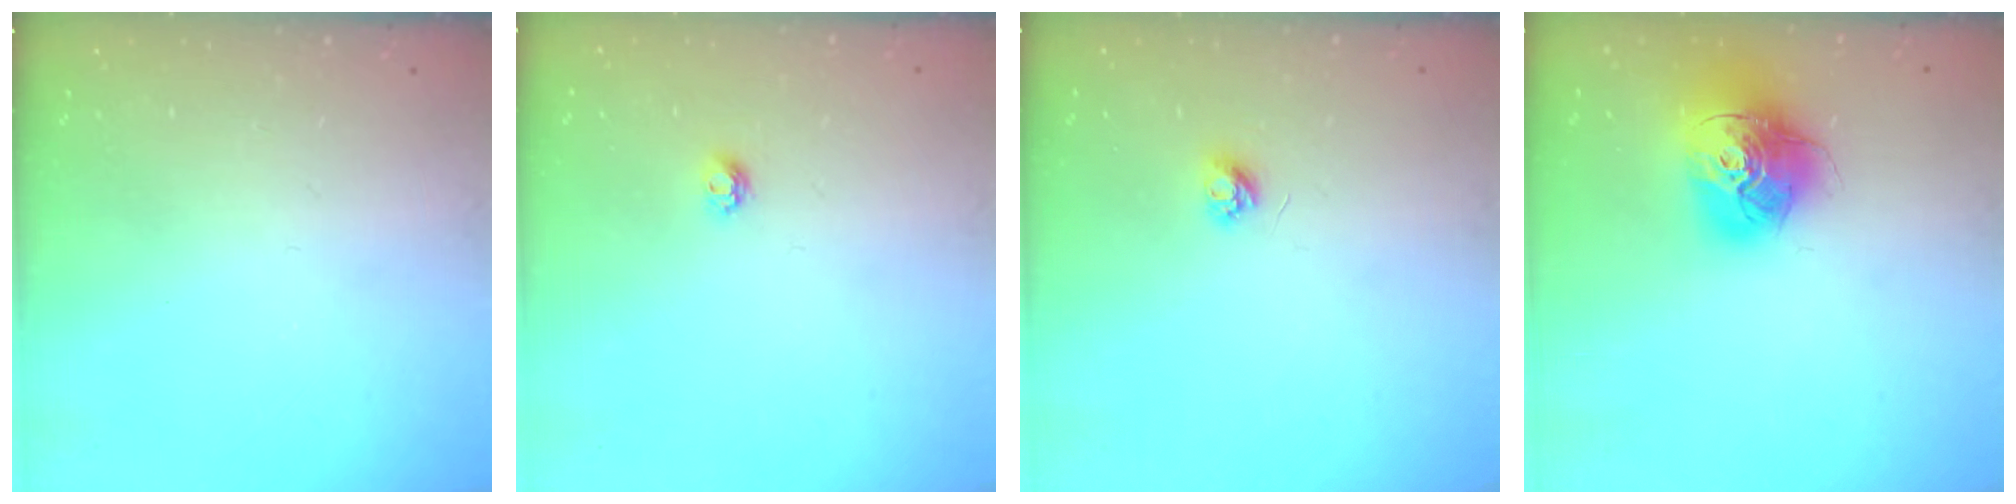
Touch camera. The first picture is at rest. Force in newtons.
{"total": 4.2, "press": 4.1, "slide": 0.4}
{"total": 3.2, "press": 3.1, "slide": 0.4}
{"total": 16.4, "press": 16.4, "slide": 1.7}